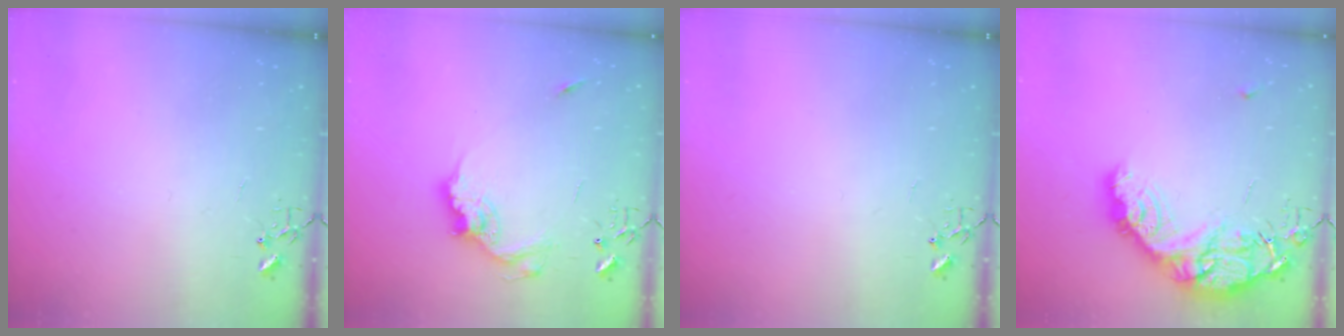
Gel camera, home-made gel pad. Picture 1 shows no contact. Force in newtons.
{"total": 13.6, "press": 13.6, "slide": 1.0}
{"total": 0.0}
{"total": 19.0, "press": 18.9, "slide": 1.7}